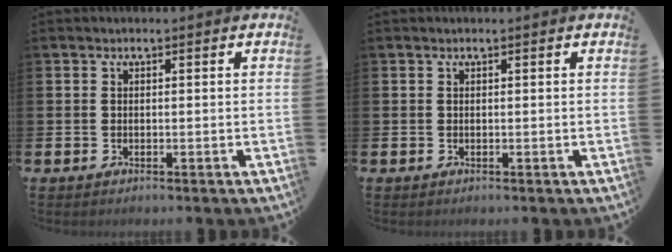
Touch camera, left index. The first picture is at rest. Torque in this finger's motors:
{"motor_torque": [0.18, -0.07, -0.01, -0.01]}